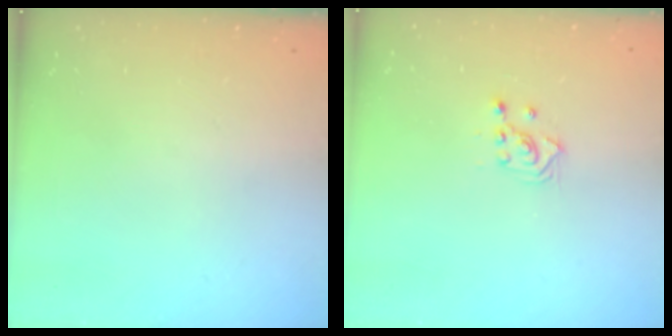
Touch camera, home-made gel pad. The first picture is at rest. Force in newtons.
{"total": 2.4, "press": 2.2, "slide": 0.8}